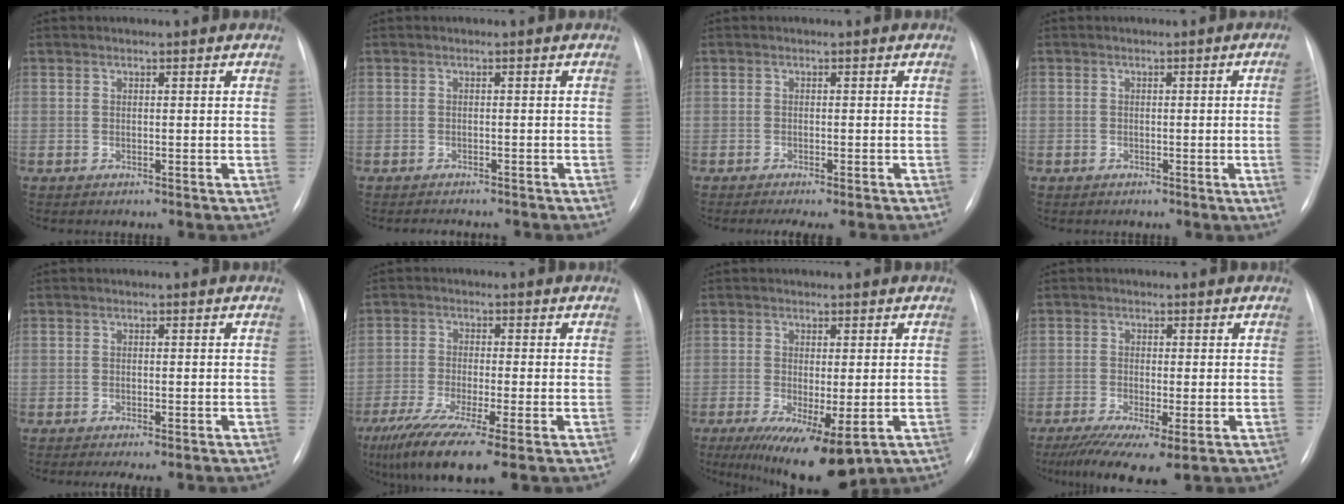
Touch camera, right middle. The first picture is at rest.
{"total": 4.3, "force": [-3.9, 1.0, 1.5], "torque": [-0.015, 0.001, -0.046]}
{"total": 4.6, "force": [-3.7, 0.8, 2.7], "torque": [-0.027, -0.006, -0.048]}
{"total": 3.2, "force": [-0.4, -0.9, 3.1], "torque": [-0.038, -0.004, -0.005]}
{"total": 4.0, "force": [-3.1, 0.9, 2.4], "torque": [-0.023, -0.007, -0.040]}
{"total": 12.8, "force": [-8.2, 1.4, 9.8], "torque": [-0.183, -0.032, -0.139]}
{"total": 11.4, "force": [-5.8, 3.2, 9.3], "torque": [-0.130, -0.025, -0.083]}
{"total": 9.3, "force": [-5.5, 1.9, 7.2], "torque": [-0.114, -0.024, -0.090]}